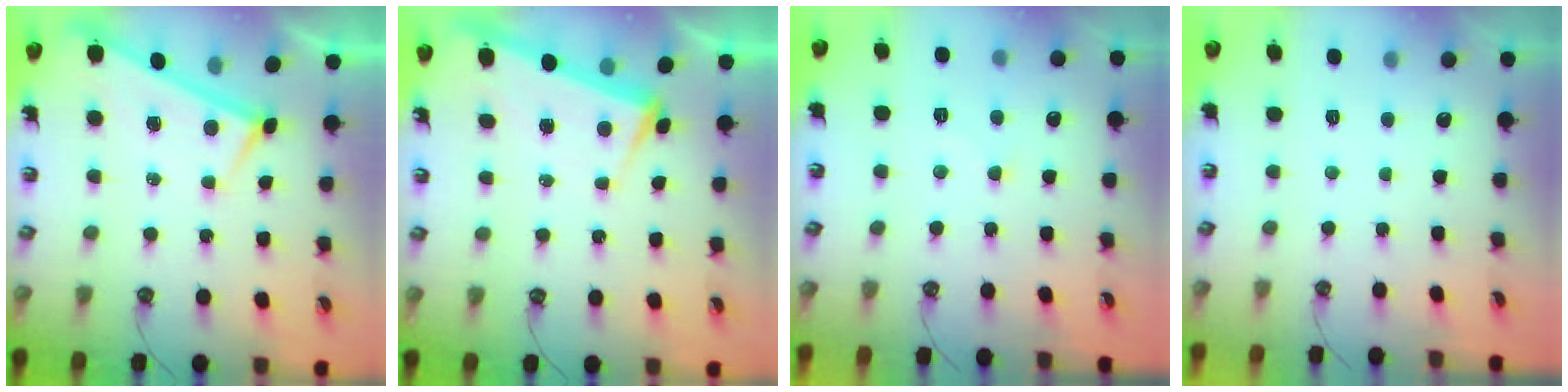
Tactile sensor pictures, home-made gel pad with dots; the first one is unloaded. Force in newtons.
{"total": 3.7, "press": 3.4, "slide": 1.5}
{"total": 3.9, "press": 3.9, "slide": 0.4}
{"total": 0.0}